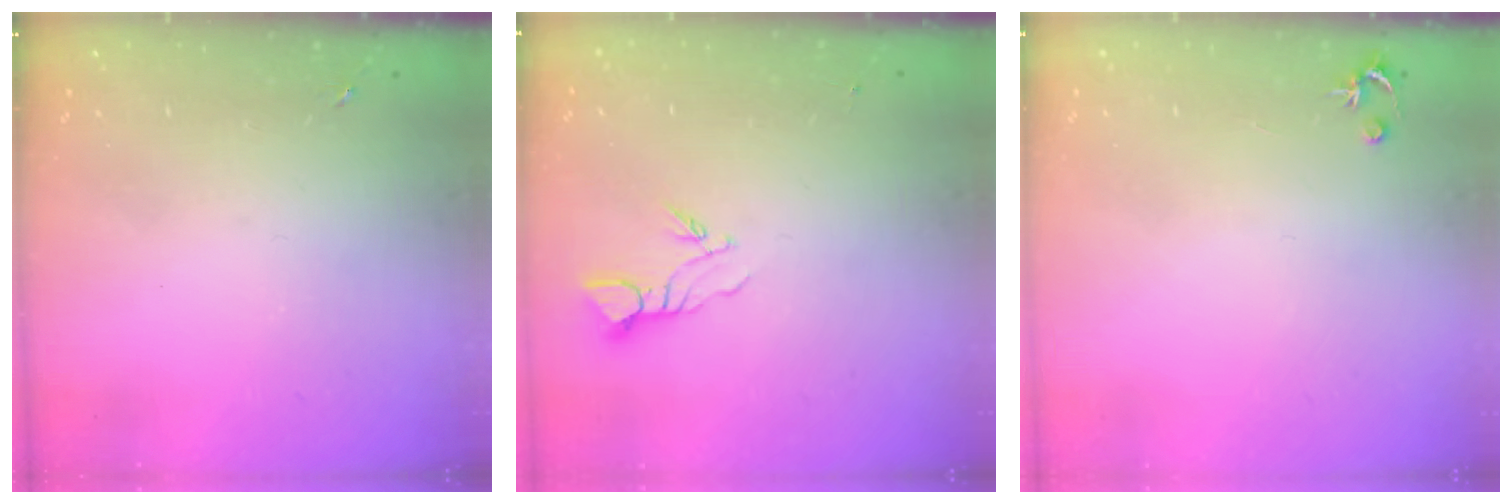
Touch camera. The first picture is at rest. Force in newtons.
{"total": 4.3, "press": 4.3, "slide": 0.3}
{"total": 2.5, "press": 2.5, "slide": 0.2}